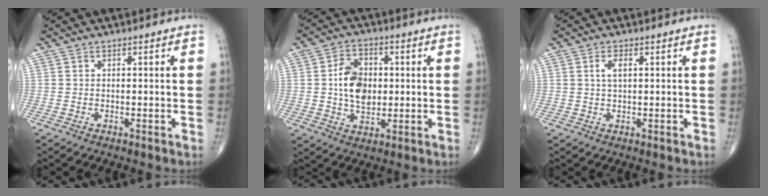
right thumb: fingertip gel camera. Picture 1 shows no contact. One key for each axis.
{"total": 9.4, "fx": 0.5, "fy": 6.4, "fz": 6.8, "tx": -0.097, "ty": 0.004, "tz": 0.007}
{"total": 2.6, "fx": 0.7, "fy": 1.1, "fz": 2.3, "tx": -0.046, "ty": 0.003, "tz": 0.014}